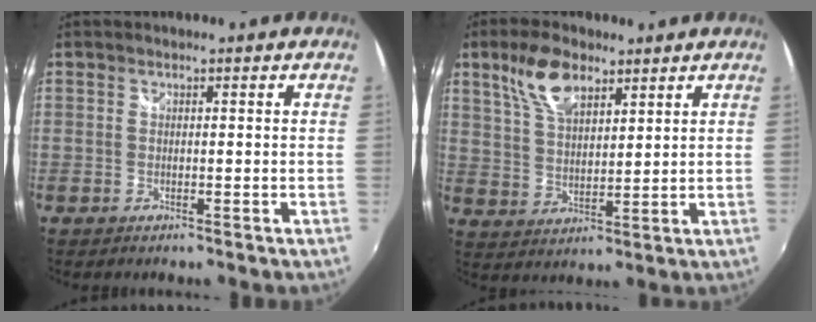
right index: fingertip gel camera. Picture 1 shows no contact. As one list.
[{"total": 9.2, "force": [5.6, 4.3, 6.0], "torque": [-0.117, 0.018, 0.111]}]